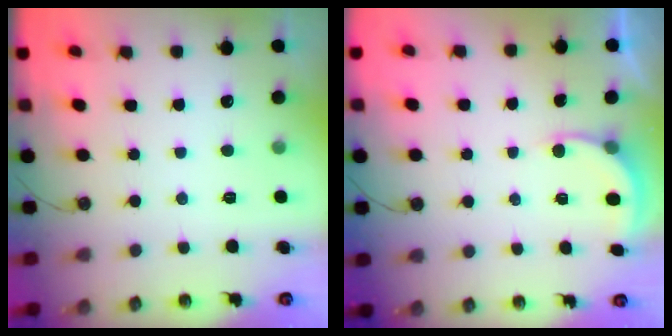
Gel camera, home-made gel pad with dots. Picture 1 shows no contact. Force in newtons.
{"total": 2.9, "press": 2.9, "slide": 0.2}